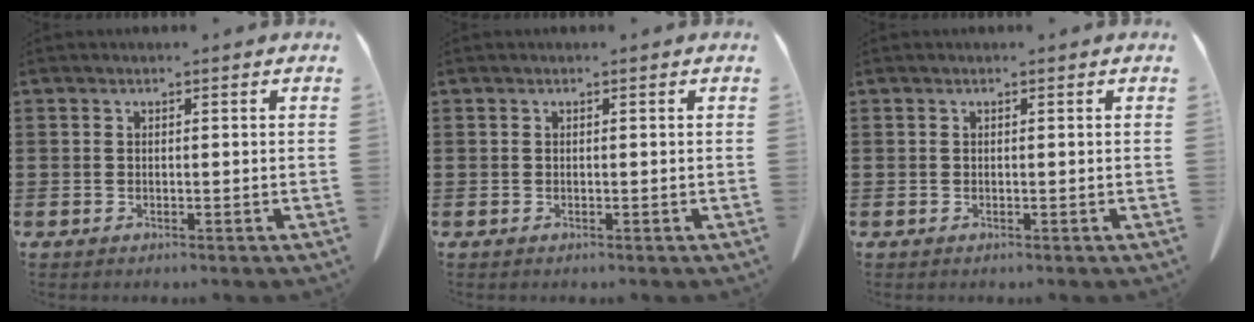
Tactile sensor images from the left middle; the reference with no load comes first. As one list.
[{"total": 0.0}, {"total": 0.0}]